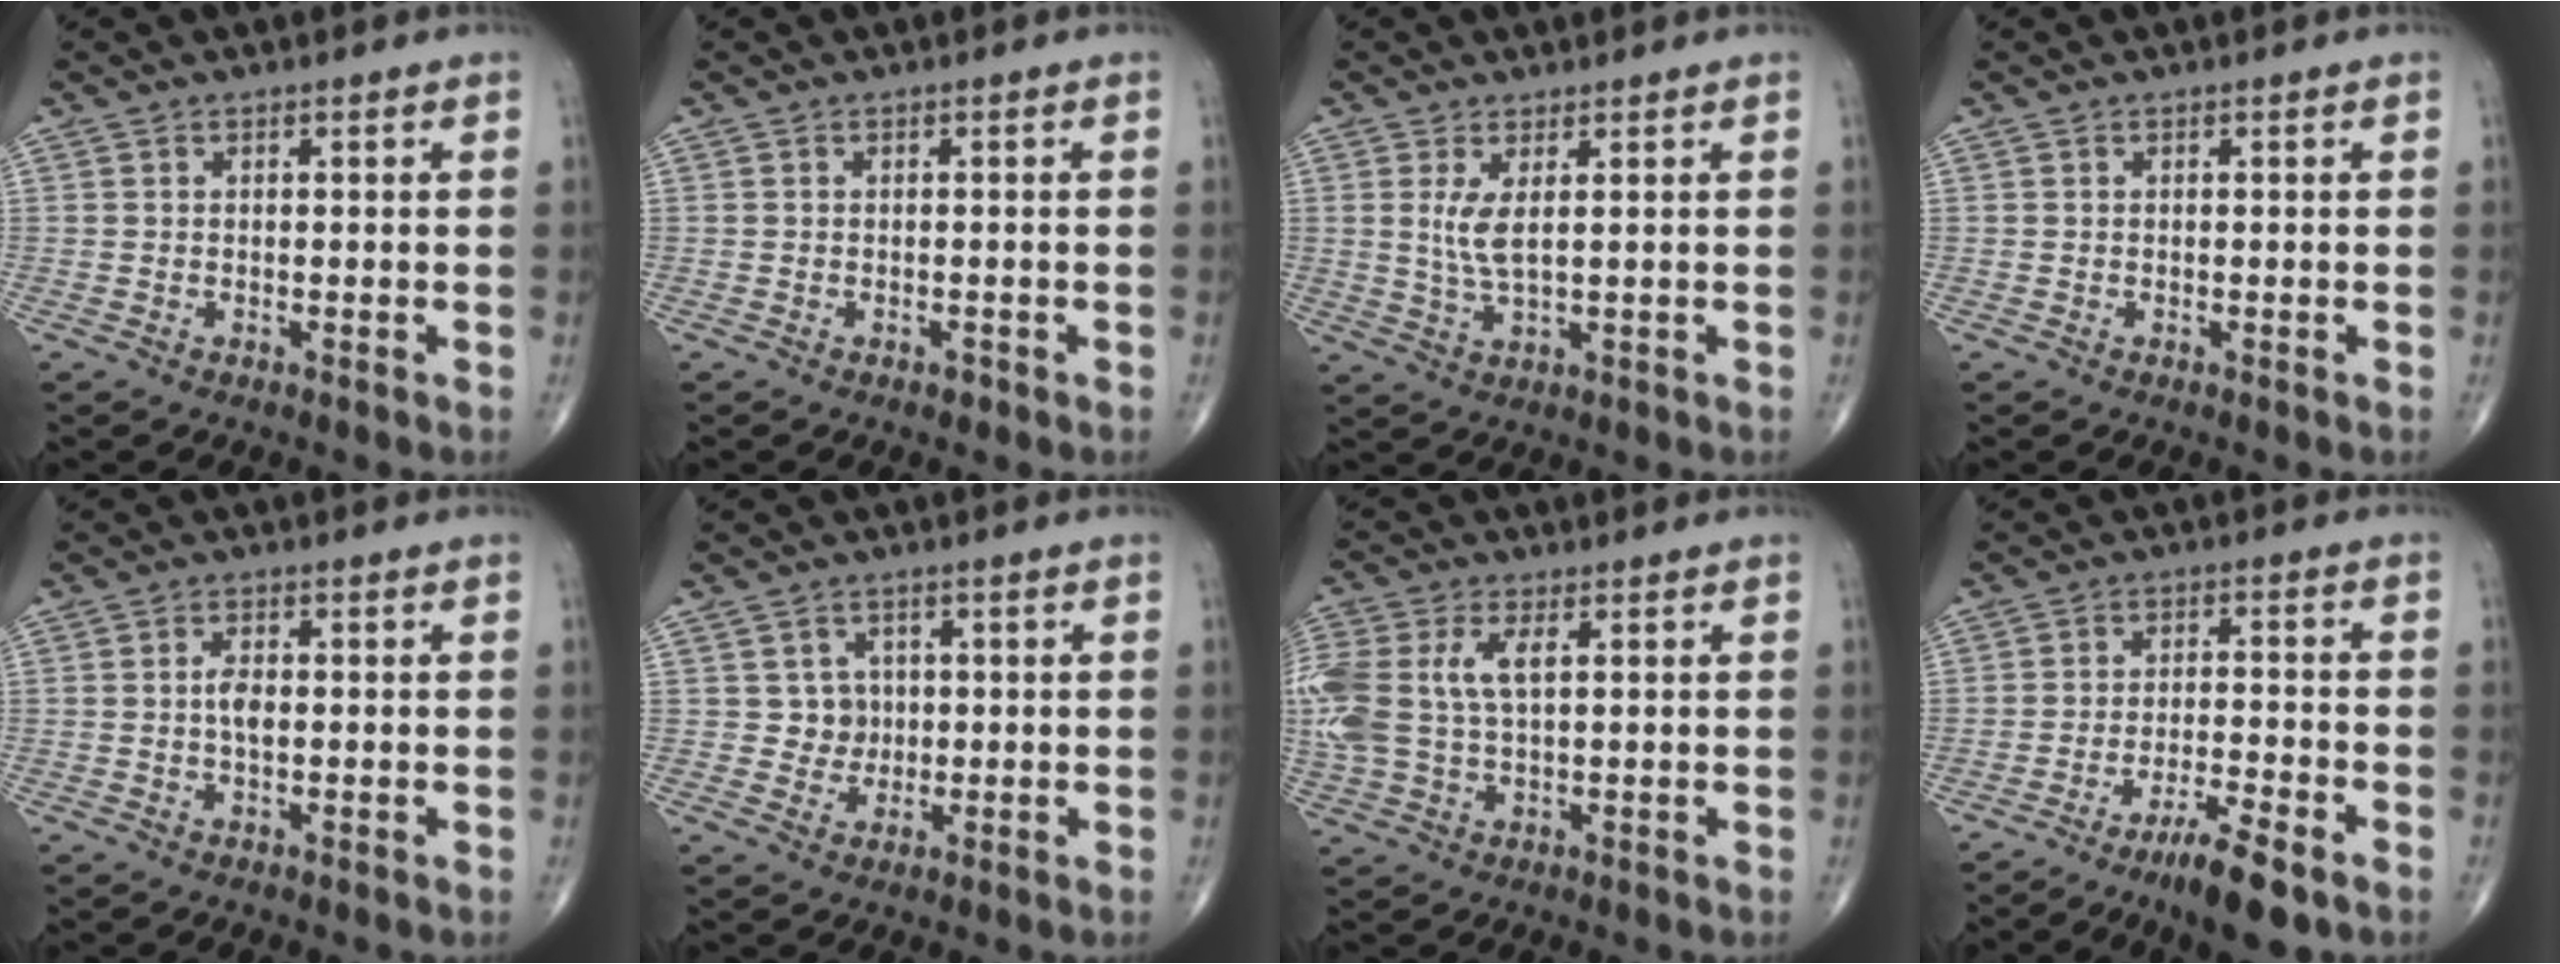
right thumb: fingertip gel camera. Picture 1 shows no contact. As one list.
[{"total": 0.6, "force": [-0.4, 0.3, 0.3], "torque": [-0.001, 0.001, -0.007]}, {"total": 4.2, "force": [1.1, 1.1, 3.9], "torque": [-0.085, -0.016, 0.028]}, {"total": 0.0}, {"total": 2.8, "force": [0.0, 1.4, 2.5], "torque": [-0.042, 0.001, -0.005]}, {"total": 3.8, "force": [0.5, 3.7, 0.8], "torque": [0.013, 0.004, 0.005]}, {"total": 14.9, "force": [2.7, 8.4, 12.0], "torque": [-0.312, 0.016, 0.053]}, {"total": 8.3, "force": [-5.3, 1.3, 6.2], "torque": [-0.108, 0.021, -0.088]}]